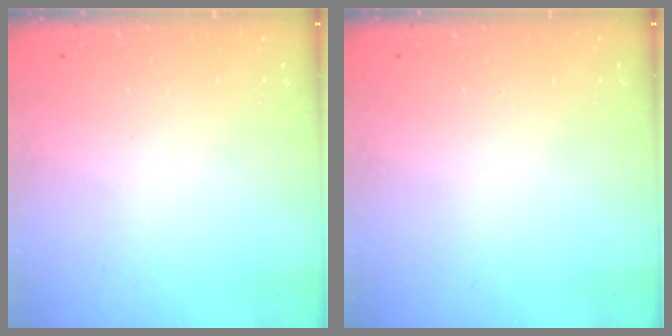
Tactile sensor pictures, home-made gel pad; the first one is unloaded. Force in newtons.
{"total": 0.0}